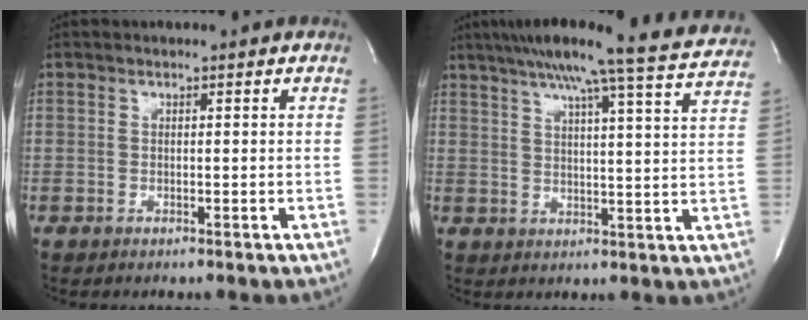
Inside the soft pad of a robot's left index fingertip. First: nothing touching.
{"total": 19.5, "force": [17.1, -1.4, 9.2], "torque": [-0.151, -0.023, 0.213]}